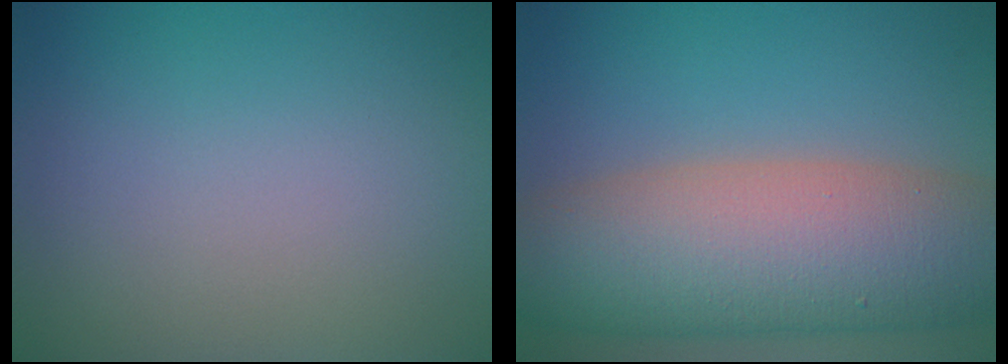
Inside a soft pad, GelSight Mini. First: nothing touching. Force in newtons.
{"total": 12.9, "press": 12.9, "slide": 0.5}